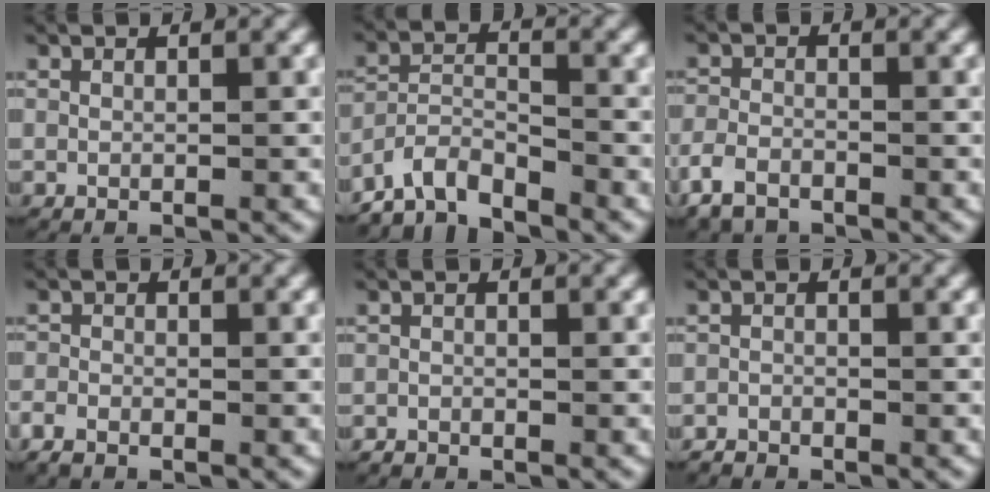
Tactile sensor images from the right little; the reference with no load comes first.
{"total": 7.8, "force": [-6.3, 4.1, 2.1], "torque": [-0.050, -0.018, -0.111]}
{"total": 3.3, "force": [-2.5, 1.9, 1.0], "torque": [-0.034, -0.009, -0.042]}
{"total": 2.1, "force": [-1.6, 1.2, 0.5], "torque": [-0.021, -0.009, -0.028]}
{"total": 0.9, "force": [-0.9, 0.3, 0.0], "torque": [-0.007, -0.010, -0.014]}
{"total": 1.5, "force": [-1.4, 0.6, 0.0], "torque": [-0.009, -0.014, -0.024]}